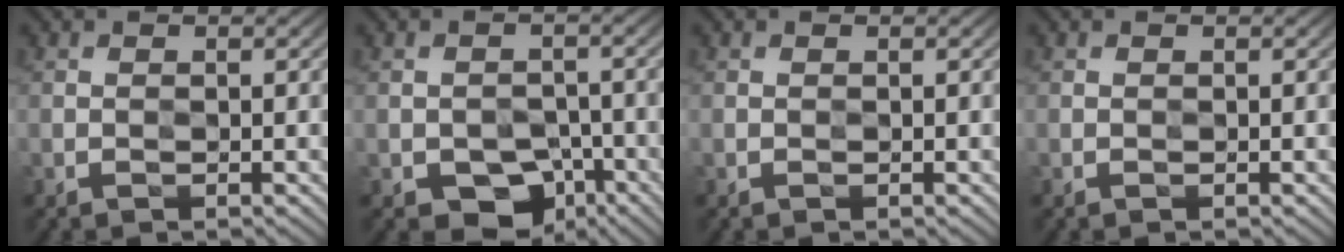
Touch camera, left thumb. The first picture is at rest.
{"total": 6.8, "force": [-3.8, 4.6, 3.3], "torque": [-0.046, -0.008, -0.060]}
{"total": 0.0}
{"total": 0.0}